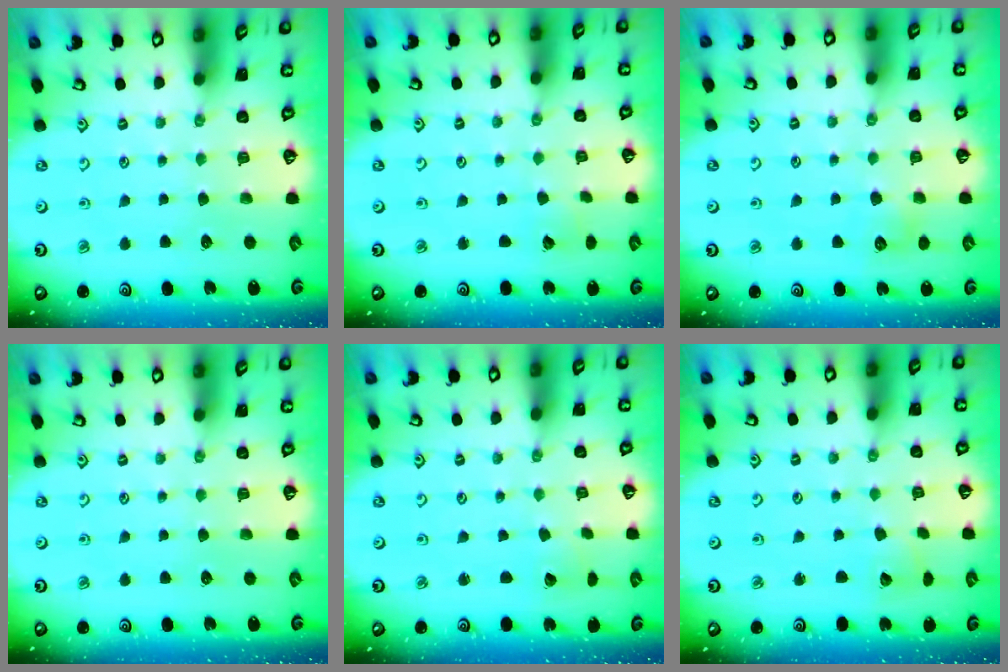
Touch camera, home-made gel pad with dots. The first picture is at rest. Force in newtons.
{"total": 2.4, "press": 2.4, "slide": 0.2}
{"total": 6.3, "press": 6.3, "slide": 0.9}
{"total": 0.0}
{"total": 1.4, "press": 1.3, "slide": 0.2}
{"total": 3.0, "press": 2.9, "slide": 0.4}